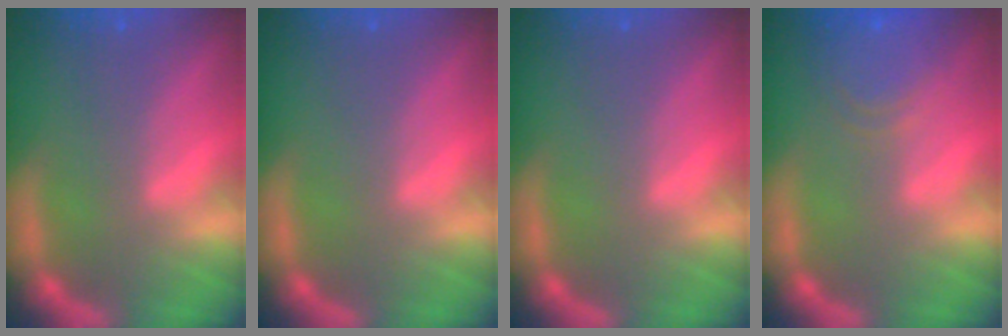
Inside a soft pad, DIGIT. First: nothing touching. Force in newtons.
{"total": 0.0}
{"total": 0.0}
{"total": 5.5}